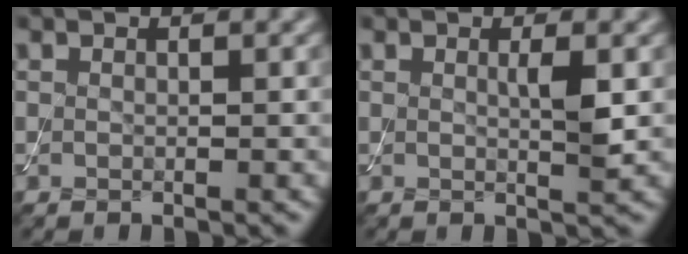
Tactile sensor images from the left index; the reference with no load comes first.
{"total": 1.8, "force": [0.3, 0.2, 1.8], "torque": [-0.030, -0.001, 0.003]}